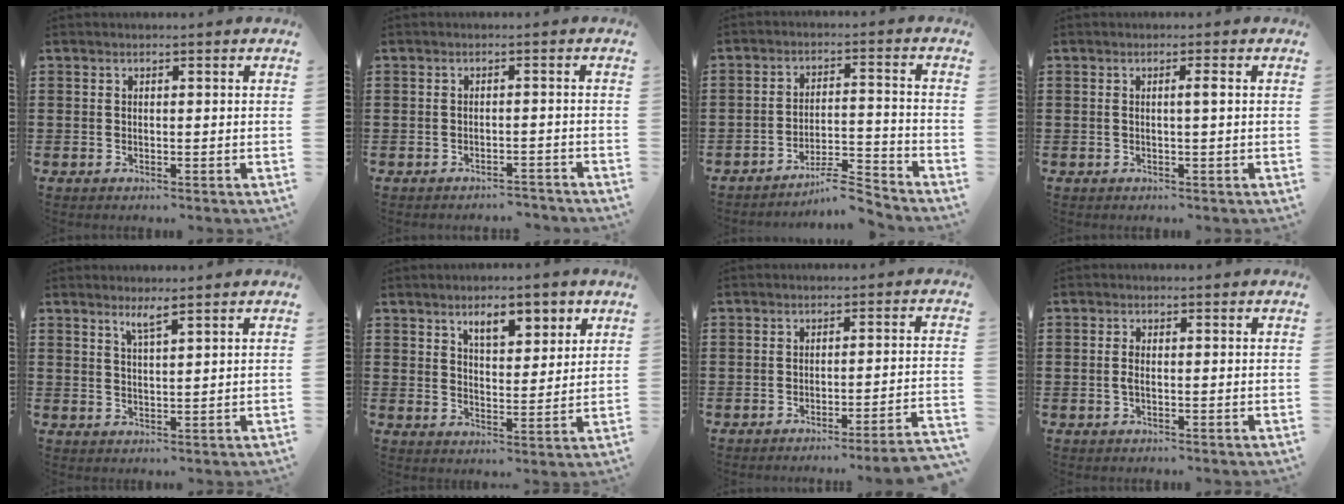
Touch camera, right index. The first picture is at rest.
{"total": 1.9, "force": [-1.9, 0.1, 0.3], "torque": [-0.011, 0.000, -0.039]}
{"total": 6.3, "force": [-5.7, 0.6, 2.6], "torque": [-0.048, 0.002, -0.110]}
{"total": 1.4, "force": [0.1, -0.1, 1.4], "torque": [-0.026, 0.001, -0.002]}
{"total": 2.4, "force": [1.9, 0.0, 1.5], "torque": [-0.032, 0.000, 0.033]}
{"total": 6.0, "force": [3.9, 2.5, 3.9], "torque": [-0.058, -0.005, 0.060]}
{"total": 3.4, "force": [-2.8, -0.6, 1.7], "torque": [-0.031, -0.013, -0.058]}
{"total": 1.6, "force": [-0.3, 0.5, 1.5], "torque": [-0.035, -0.003, -0.007]}